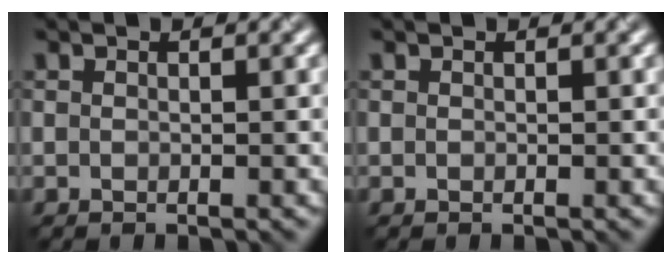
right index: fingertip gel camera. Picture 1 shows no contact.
{"total": 0.0}